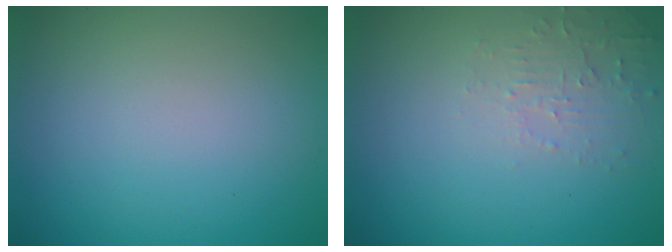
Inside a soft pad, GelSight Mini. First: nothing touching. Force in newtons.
{"total": 1.9, "press": 1.9, "slide": 0.3}